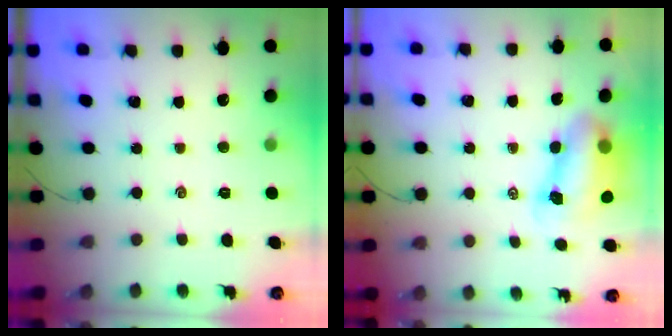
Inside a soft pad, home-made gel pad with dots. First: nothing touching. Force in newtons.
{"total": 8.7, "press": 8.6, "slide": 1.7}